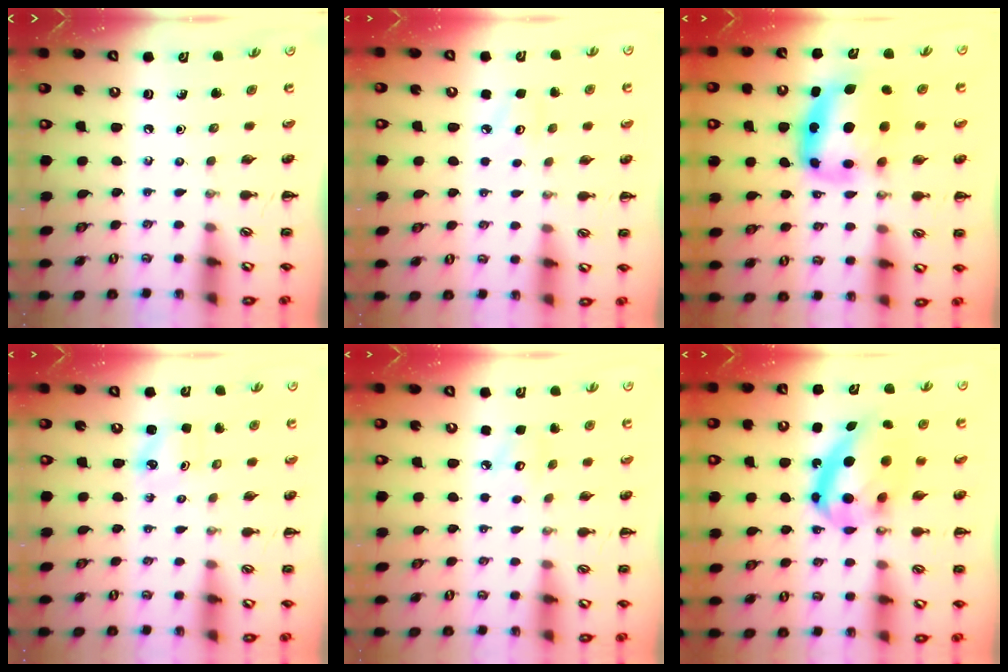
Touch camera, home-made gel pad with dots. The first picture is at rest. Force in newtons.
{"total": 2.9, "press": 2.8, "slide": 0.7}
{"total": 8.9, "press": 8.6, "slide": 2.5}
{"total": 2.5, "press": 2.4, "slide": 0.8}
{"total": 3.8, "press": 3.7, "slide": 0.9}
{"total": 16.6, "press": 16.2, "slide": 3.9}